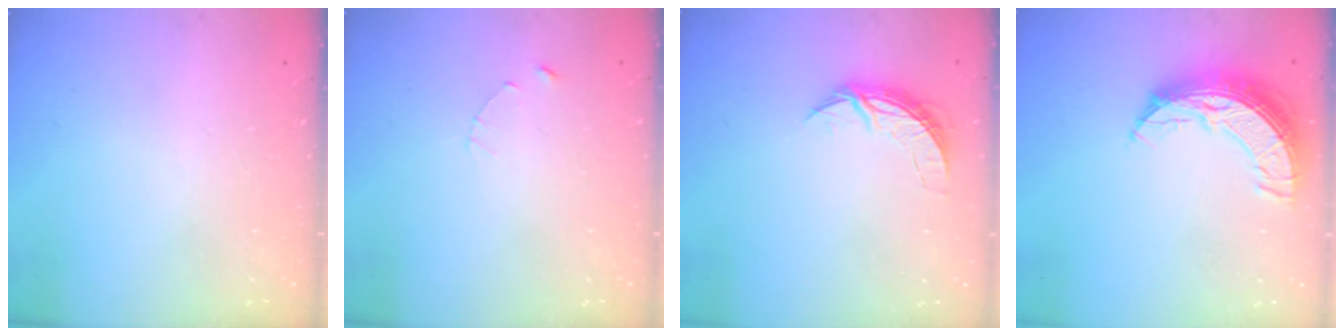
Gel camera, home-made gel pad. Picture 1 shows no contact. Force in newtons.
{"total": 1.0, "press": 1.0, "slide": 0.2}
{"total": 6.5, "press": 6.5, "slide": 0.4}
{"total": 10.9, "press": 10.9, "slide": 0.9}